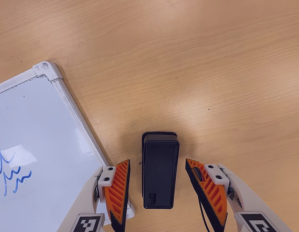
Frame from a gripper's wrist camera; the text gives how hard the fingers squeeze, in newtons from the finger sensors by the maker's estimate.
{"total": 0.0}